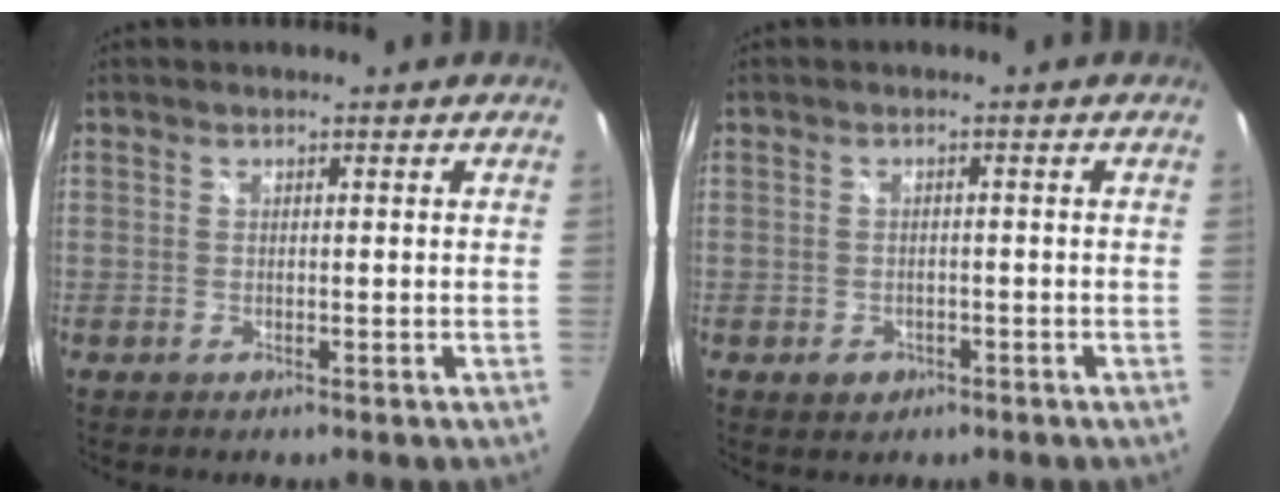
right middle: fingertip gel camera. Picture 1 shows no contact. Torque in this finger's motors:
{"motor_torque": [0.21, -0.42, 0.08, 0.01]}